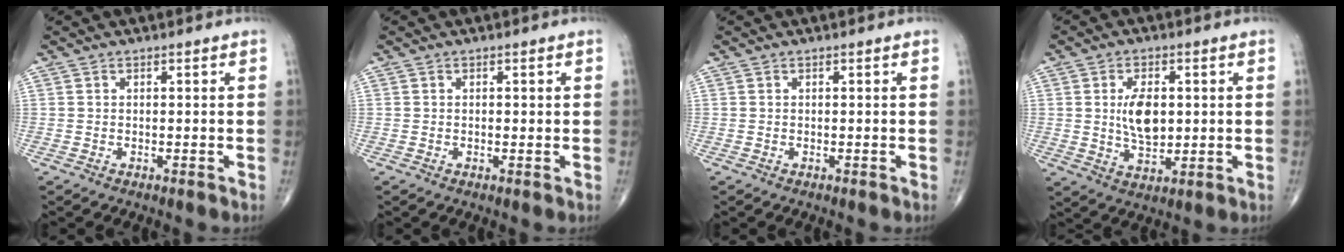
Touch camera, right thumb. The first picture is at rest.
{"total": 0.9, "force": [0.1, 0.4, 0.8], "torque": [-0.012, -0.001, 0.001]}
{"total": 0.0}
{"total": 8.0, "force": [1.0, 4.5, 6.5], "torque": [-0.101, -0.011, 0.022]}